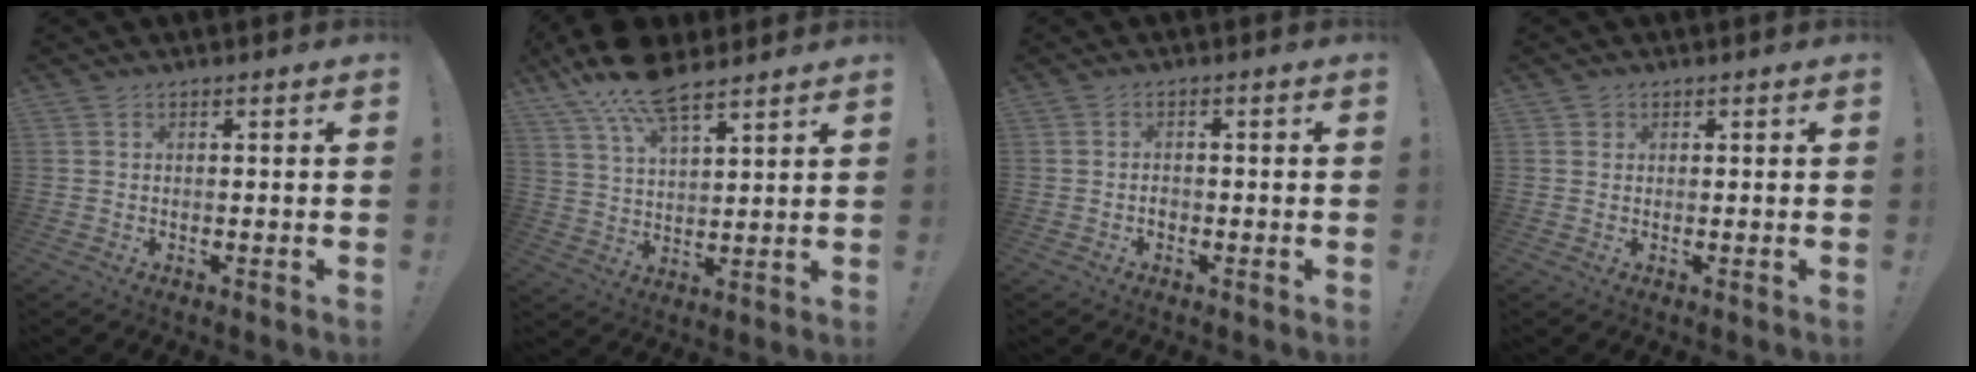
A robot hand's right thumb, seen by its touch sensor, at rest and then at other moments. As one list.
[{"total": 13.1, "force": [9.8, 4.6, 7.4], "torque": [-0.146, -0.045, 0.179]}, {"total": 1.6, "force": [-1.0, 1.0, 0.7], "torque": [-0.010, 0.002, -0.018]}, {"total": 1.4, "force": [0.8, 1.1, 0.2], "torque": [0.002, -0.002, 0.013]}]